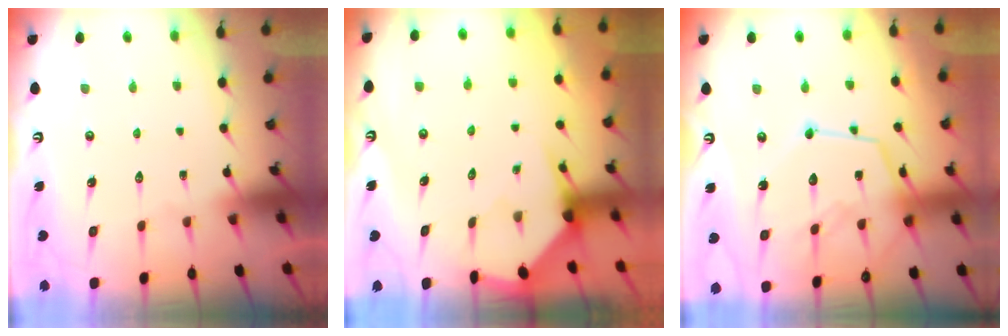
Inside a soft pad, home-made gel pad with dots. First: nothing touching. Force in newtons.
{"total": 3.3, "press": 3.3, "slide": 0.3}
{"total": 15.8, "press": 15.8, "slide": 1.4}